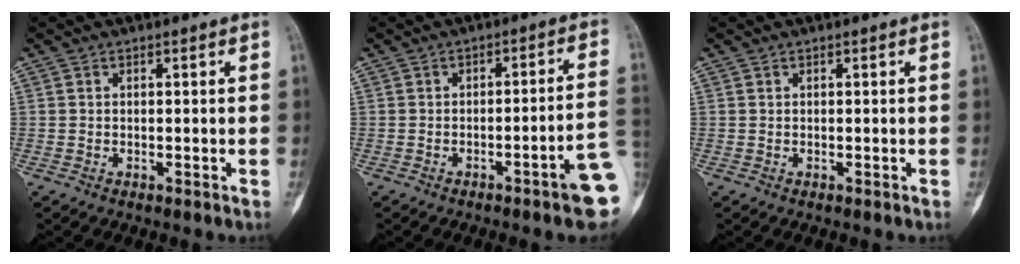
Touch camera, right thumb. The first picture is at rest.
{"total": 8.9, "force": [-3.6, 0.6, 8.1], "torque": [-0.096, 0.028, -0.048]}
{"total": 0.0}